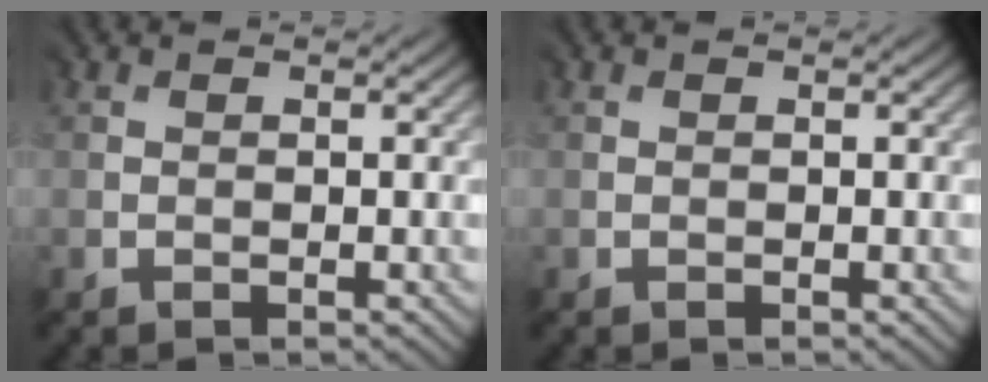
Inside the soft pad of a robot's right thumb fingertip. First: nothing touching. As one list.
[{"total": 0.0}]